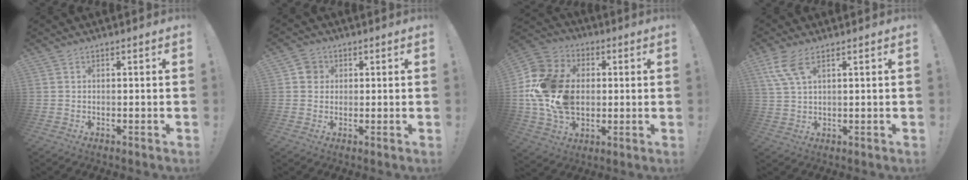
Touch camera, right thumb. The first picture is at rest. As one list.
[{"total": 4.2, "force": [0.9, 3.8, 1.3], "torque": [-0.011, 0.006, 0.016]}, {"total": 20.5, "force": [1.3, 15.7, 13.2], "torque": [-0.241, 0.014, 0.034]}, {"total": 7.2, "force": [4.1, 2.5, 5.4], "torque": [-0.111, -0.005, 0.080]}]